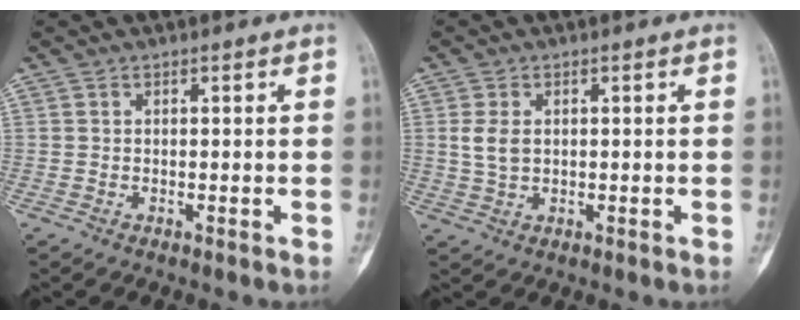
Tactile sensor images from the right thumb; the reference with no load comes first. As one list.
[{"total": 3.3, "force": [0.5, 2.4, 2.2], "torque": [-0.033, 0.000, 0.013]}]